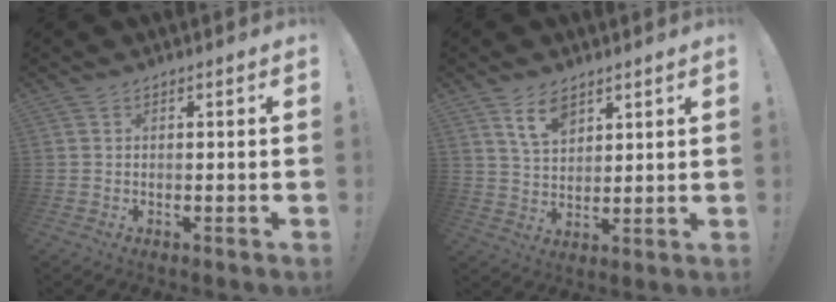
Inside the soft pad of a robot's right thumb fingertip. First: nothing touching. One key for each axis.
{"total": 8.0, "fx": 5.4, "fy": 4.1, "fz": 4.3, "tx": -0.070, "ty": -0.025, "tz": 0.099}